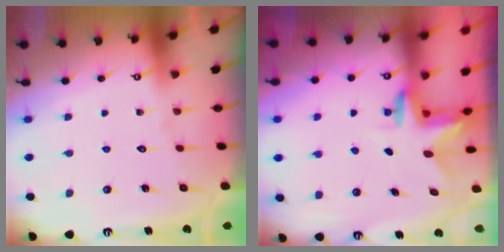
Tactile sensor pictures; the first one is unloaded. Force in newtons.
{"total": 3.0, "press": 3.0, "slide": 0.2}